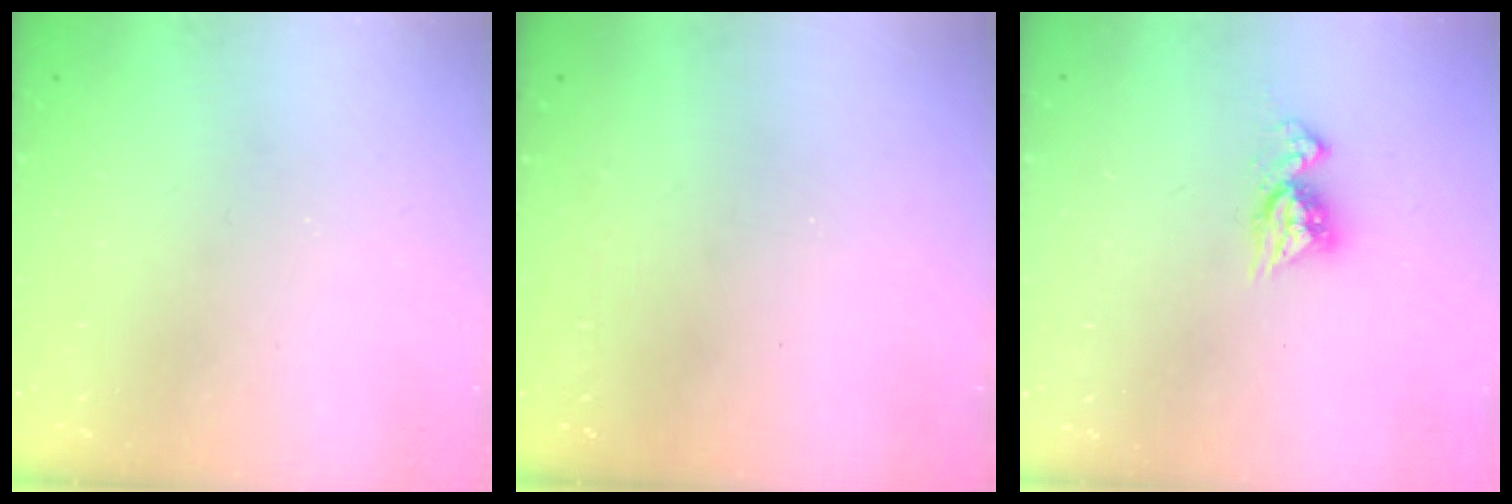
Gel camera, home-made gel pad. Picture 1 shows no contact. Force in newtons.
{"total": 0.0}
{"total": 7.5, "press": 7.4, "slide": 0.8}